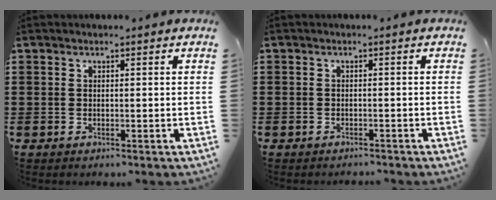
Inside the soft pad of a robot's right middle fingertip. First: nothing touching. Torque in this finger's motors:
{"motor_torque": [0.19, -0.17, -0.47, -0.05]}